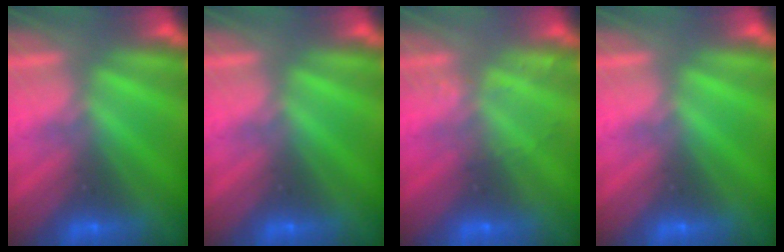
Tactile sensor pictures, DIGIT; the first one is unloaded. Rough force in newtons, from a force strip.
{"total": 0.0}
{"total": 2.0}
{"total": 0.0}